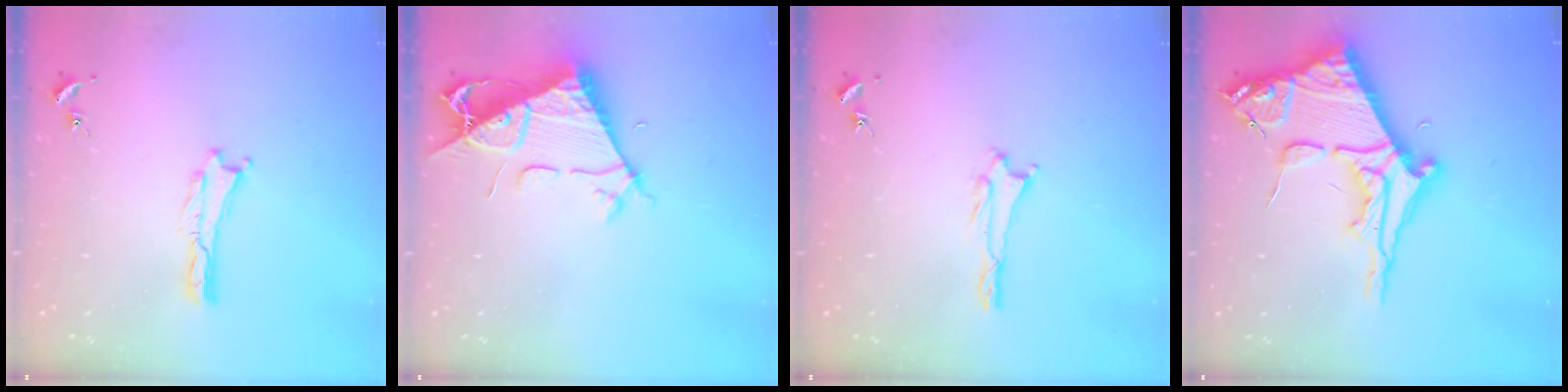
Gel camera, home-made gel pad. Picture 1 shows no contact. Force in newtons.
{"total": 7.7, "press": 7.7, "slide": 0.8}
{"total": 1.0, "press": 0.9, "slide": 0.2}
{"total": 10.4, "press": 10.4, "slide": 1.1}